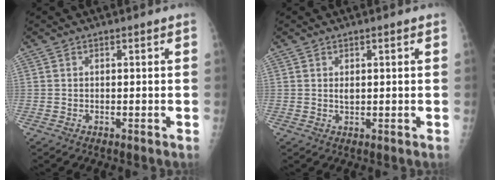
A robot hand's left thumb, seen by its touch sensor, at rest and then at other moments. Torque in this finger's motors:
{"motor_torque": [0.65, 0.46, 0.59, 0.05, 0.00]}